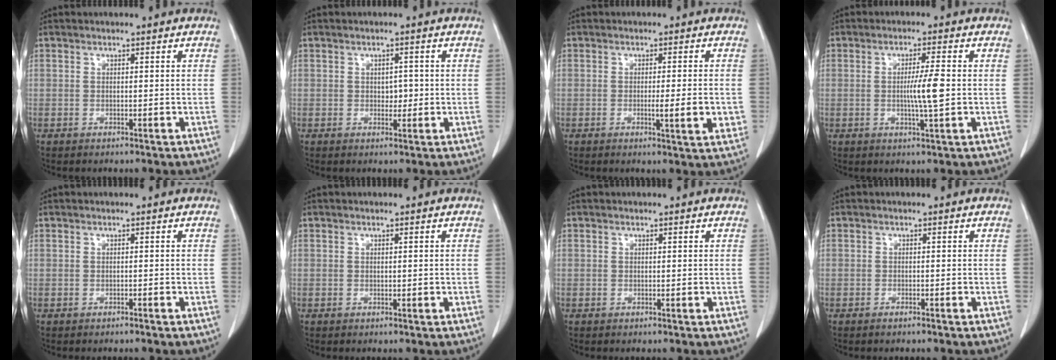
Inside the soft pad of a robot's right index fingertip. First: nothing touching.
{"total": 1.9, "force": [-0.1, 1.2, 1.4], "torque": [-0.016, 0.002, 0.001]}
{"total": 5.2, "force": [-1.0, 0.4, 5.1], "torque": [-0.069, -0.008, -0.014]}
{"total": 5.0, "force": [-0.3, -0.2, 4.9], "torque": [-0.085, -0.006, -0.007]}
{"total": 0.7, "force": [-0.6, 0.0, 0.3], "torque": [-0.007, 0.000, -0.007]}
{"total": 0.0}
{"total": 0.0}
{"total": 0.7, "force": [-0.7, 0.1, 0.3], "torque": [-0.011, -0.001, -0.009]}